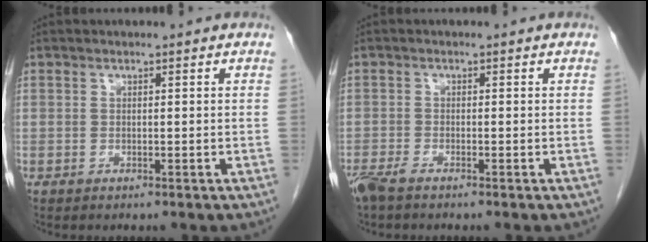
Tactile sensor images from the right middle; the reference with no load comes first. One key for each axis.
{"total": 2.8, "fx": -2.2, "fy": 0.5, "fz": 1.7, "tx": -0.038, "ty": -0.007, "tz": -0.045}